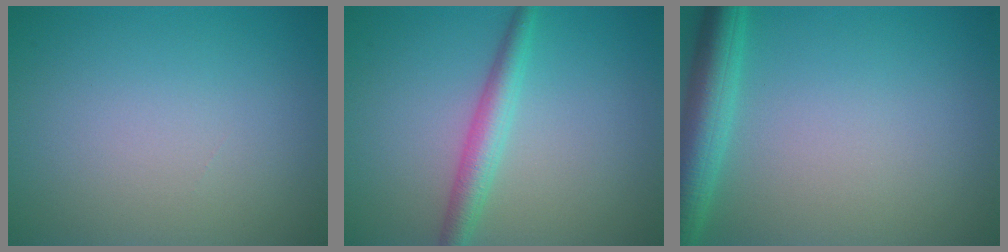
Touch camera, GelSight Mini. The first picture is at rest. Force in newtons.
{"total": 2.9, "press": 2.9, "slide": 0.1}
{"total": 4.5, "press": 4.5, "slide": 0.2}